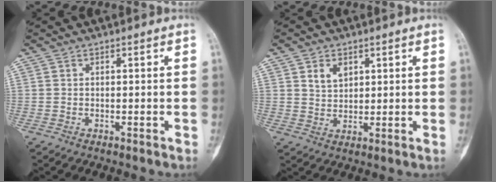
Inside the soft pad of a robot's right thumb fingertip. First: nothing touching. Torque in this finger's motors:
{"motor_torque": [-0.08, 0.76, 0.01, -0.05, 0.00]}